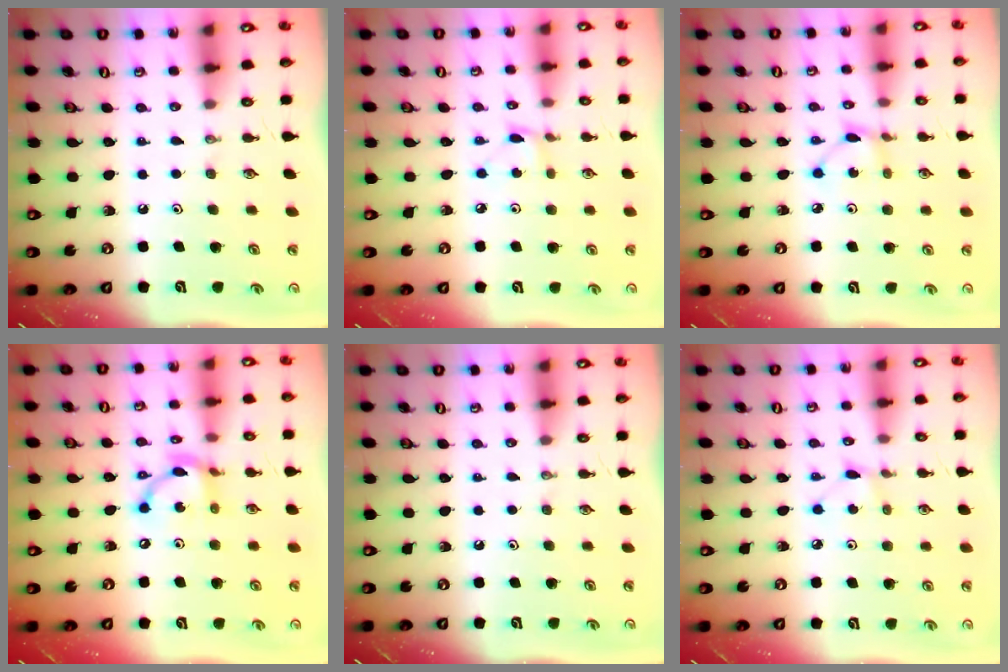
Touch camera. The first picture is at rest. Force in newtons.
{"total": 2.7, "press": 2.7, "slide": 0.3}
{"total": 2.2, "press": 2.2, "slide": 0.1}
{"total": 10.6, "press": 10.6, "slide": 0.7}
{"total": 0.0}
{"total": 3.5, "press": 3.5, "slide": 0.4}